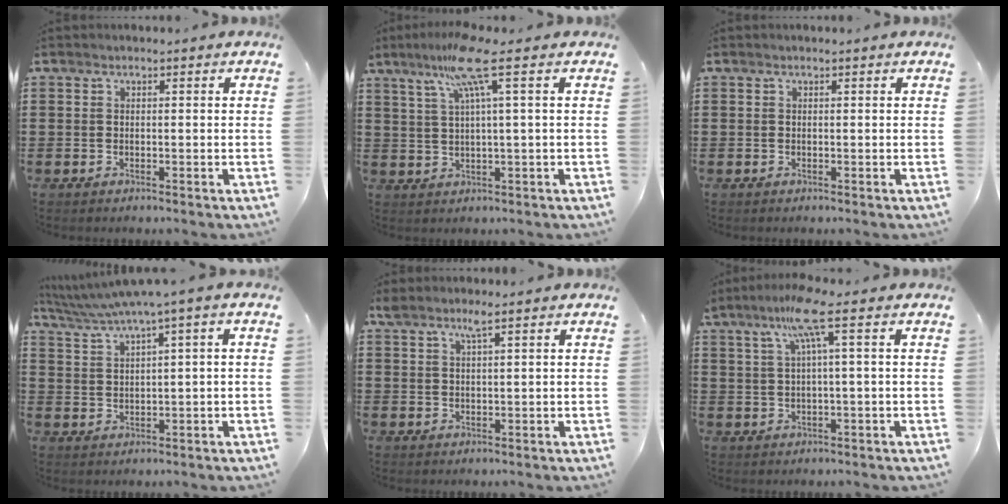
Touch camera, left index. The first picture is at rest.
{"total": 8.9, "force": [4.1, 0.1, 7.9], "torque": [-0.170, 0.002, 0.065]}
{"total": 0.0}
{"total": 4.3, "force": [2.7, -0.3, 3.3], "torque": [-0.069, -0.012, 0.044]}
{"total": 2.4, "force": [1.7, -0.1, 1.6], "torque": [-0.037, -0.002, 0.030]}
{"total": 7.4, "force": [3.2, 0.1, 6.7], "torque": [-0.137, 0.005, 0.051]}